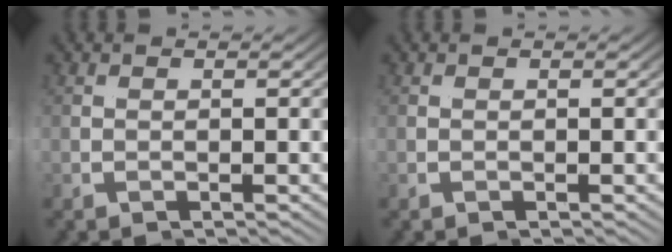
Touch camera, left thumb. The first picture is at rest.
{"total": 0.0}